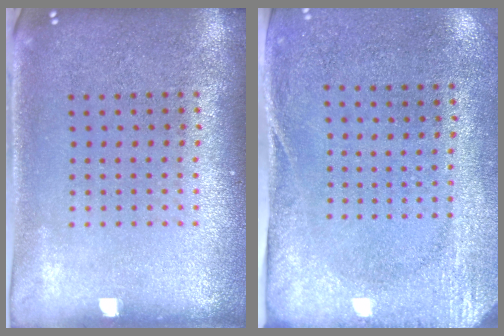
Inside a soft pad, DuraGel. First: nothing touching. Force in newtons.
{"total": 2.7, "press": 2.1, "slide": 1.7}